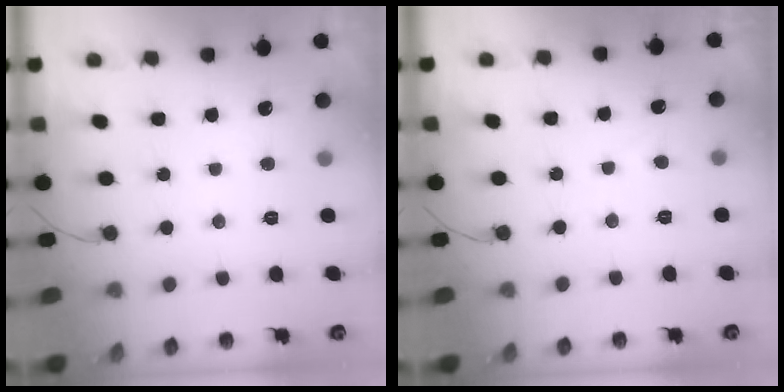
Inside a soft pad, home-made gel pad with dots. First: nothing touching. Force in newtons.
{"total": 0.6, "press": 0.5, "slide": 0.4}